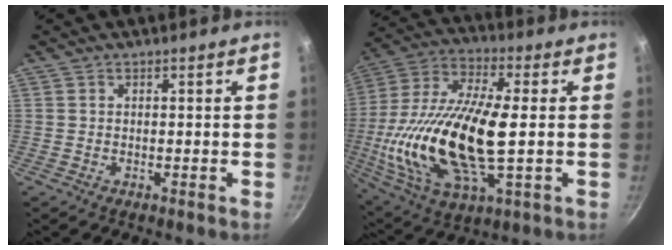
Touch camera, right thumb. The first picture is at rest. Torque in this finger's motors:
{"motor_torque": [-0.68, 1.99, 2.59, -0.17, 0.72]}